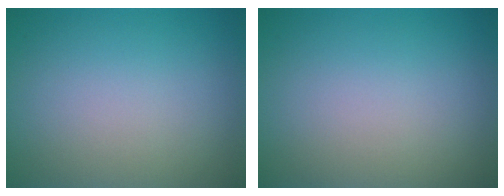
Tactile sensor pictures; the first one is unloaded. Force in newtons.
{"total": 0.0}